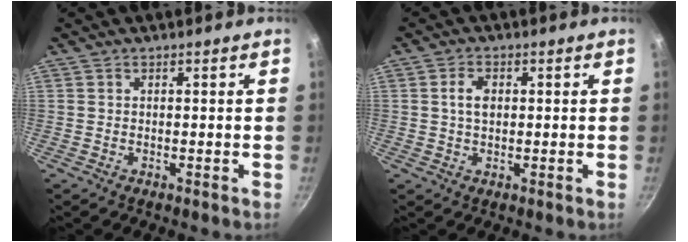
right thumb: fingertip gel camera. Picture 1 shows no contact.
{"total": 3.3, "force": [0.7, 2.2, 2.3], "torque": [-0.035, 0.002, 0.010]}